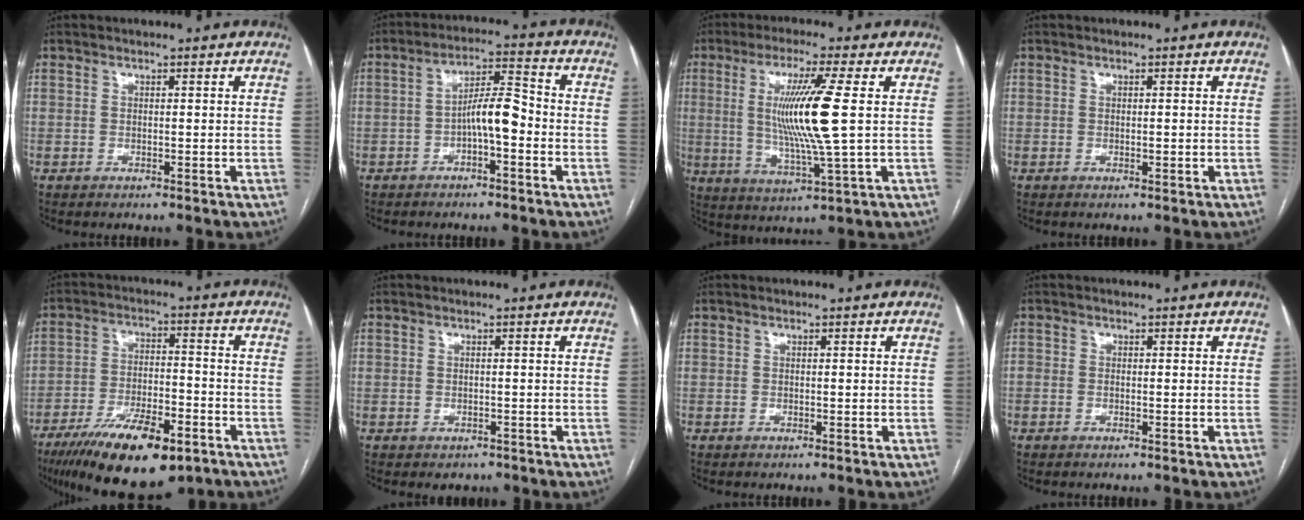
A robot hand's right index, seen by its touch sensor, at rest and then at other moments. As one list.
[{"total": 6.6, "force": [-1.8, 1.6, 6.2], "torque": [-0.109, 0.024, -0.031]}, {"total": 12.2, "force": [1.5, -0.8, 12.0], "torque": [-0.236, -0.013, 0.026]}, {"total": 0.7, "force": [-0.1, 0.3, 0.7], "torque": [-0.011, -0.001, 0.001]}, {"total": 16.5, "force": [-10.4, 5.1, 11.7], "torque": [-0.194, -0.016, -0.171]}, {"total": 1.7, "force": [-0.9, 1.4, 0.3], "torque": [-0.003, 0.003, -0.006]}, {"total": 0.0}, {"total": 0.9, "force": [-0.2, 0.6, 0.6], "torque": [-0.014, 0.002, -0.001]}]